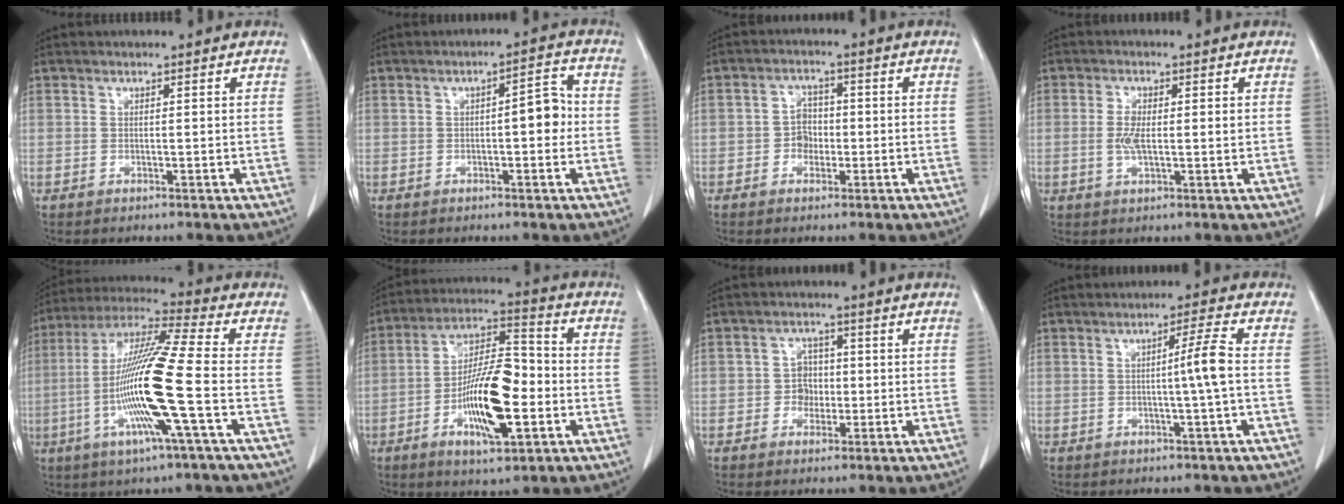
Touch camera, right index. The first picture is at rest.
{"total": 4.5, "force": [-0.4, 1.5, 4.2], "torque": [-0.053, 0.018, -0.008]}
{"total": 3.3, "force": [-0.9, 2.6, 1.8], "torque": [-0.024, 0.009, -0.018]}
{"total": 4.2, "force": [0.1, 1.6, 3.8], "torque": [-0.084, 0.003, 0.001]}
{"total": 16.9, "force": [-3.9, -0.6, 16.4], "torque": [-0.327, -0.009, -0.088]}
{"total": 14.7, "force": [-4.0, 4.1, 13.5], "torque": [-0.244, 0.006, -0.068]}
{"total": 3.2, "force": [-0.5, 2.8, 1.3], "torque": [-0.014, 0.008, -0.010]}
{"total": 4.0, "force": [-0.4, -1.1, 3.8], "torque": [-0.060, 0.002, -0.007]}